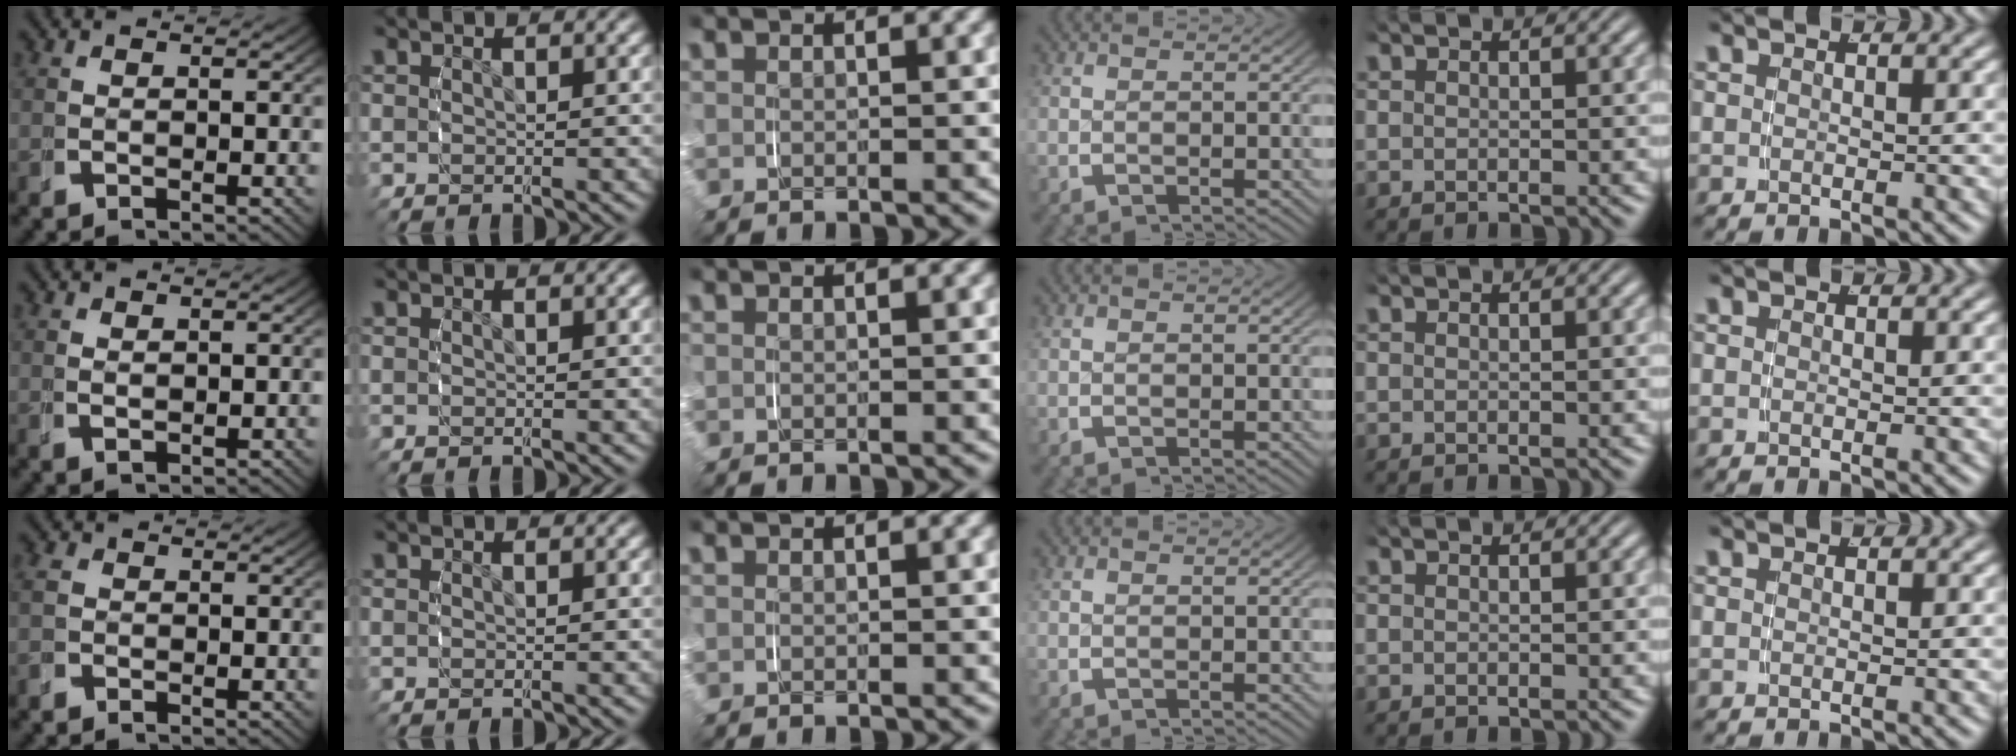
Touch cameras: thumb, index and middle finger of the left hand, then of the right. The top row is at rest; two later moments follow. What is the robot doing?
{"motion": "grasp_and_lifting", "object": "napkin"}